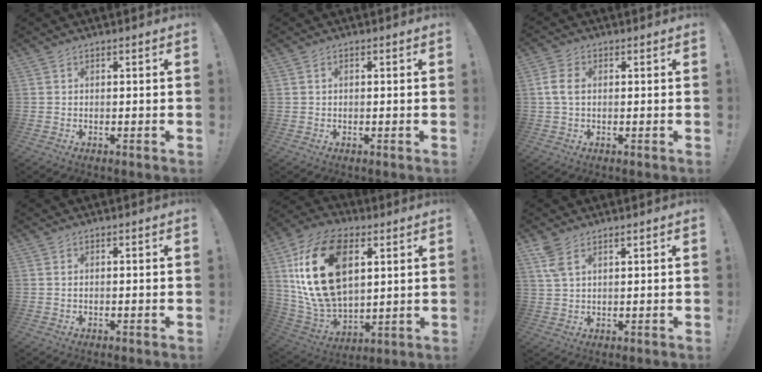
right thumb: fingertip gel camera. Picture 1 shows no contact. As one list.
[{"total": 0.6, "force": [0.0, 0.3, 0.5], "torque": [-0.009, 0.002, -0.001]}, {"total": 5.9, "force": [0.7, 3.7, 4.5], "torque": [-0.102, 0.011, 0.015]}, {"total": 0.6, "force": [0.3, 0.0, 0.6], "torque": [-0.012, 0.001, 0.005]}, {"total": 25.3, "force": [7.7, 15.9, 18.1], "torque": [-0.360, -0.029, 0.137]}, {"total": 5.5, "force": [3.4, 2.2, 3.8], "torque": [-0.075, -0.016, 0.063]}]